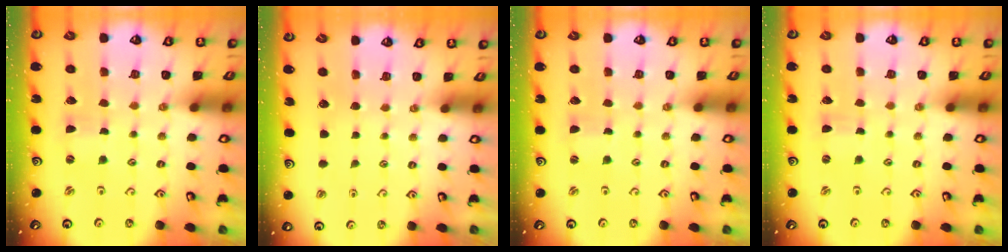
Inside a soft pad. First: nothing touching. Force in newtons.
{"total": 0.0}
{"total": 0.0}
{"total": 0.0}